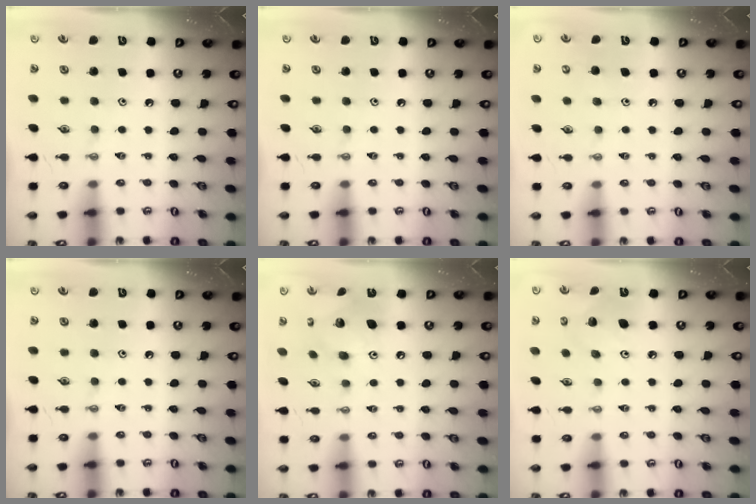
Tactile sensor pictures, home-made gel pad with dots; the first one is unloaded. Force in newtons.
{"total": 0.0}
{"total": 5.0, "press": 5.0, "slide": 0.5}
{"total": 0.0}
{"total": 13.0, "press": 13.0, "slide": 1.2}
{"total": 8.0, "press": 7.8, "slide": 1.7}